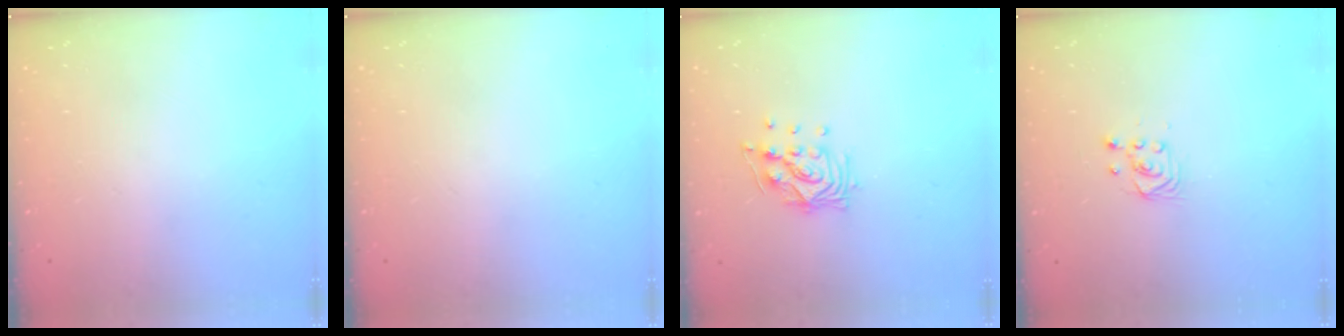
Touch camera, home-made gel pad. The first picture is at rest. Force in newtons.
{"total": 0.0}
{"total": 10.2, "press": 10.2, "slide": 1.2}
{"total": 2.9, "press": 2.6, "slide": 1.3}